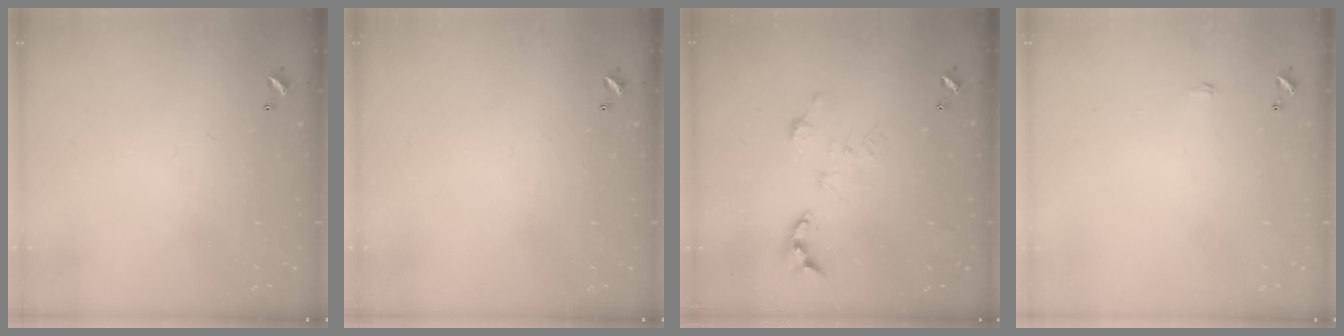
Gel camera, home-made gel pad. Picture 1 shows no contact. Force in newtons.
{"total": 0.0}
{"total": 0.0}
{"total": 0.6, "press": 0.6, "slide": 0.2}